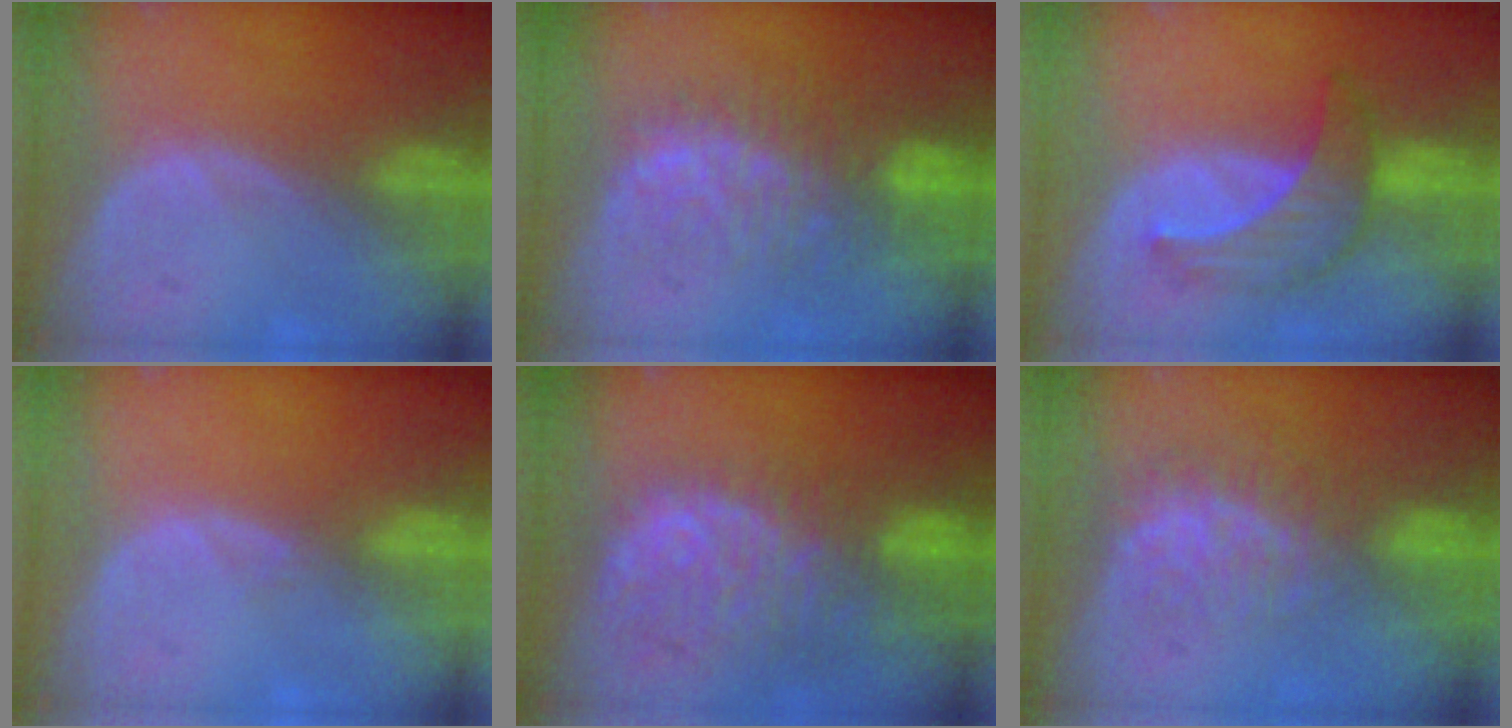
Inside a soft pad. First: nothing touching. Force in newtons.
{"total": 9.1, "press": 8.3, "slide": 3.8}
{"total": 6.9, "press": 6.7, "slide": 1.5}
{"total": 0.6, "press": 0.6, "slide": 0.2}
{"total": 11.5, "press": 9.8, "slide": 5.9}
{"total": 8.2, "press": 7.2, "slide": 3.9}